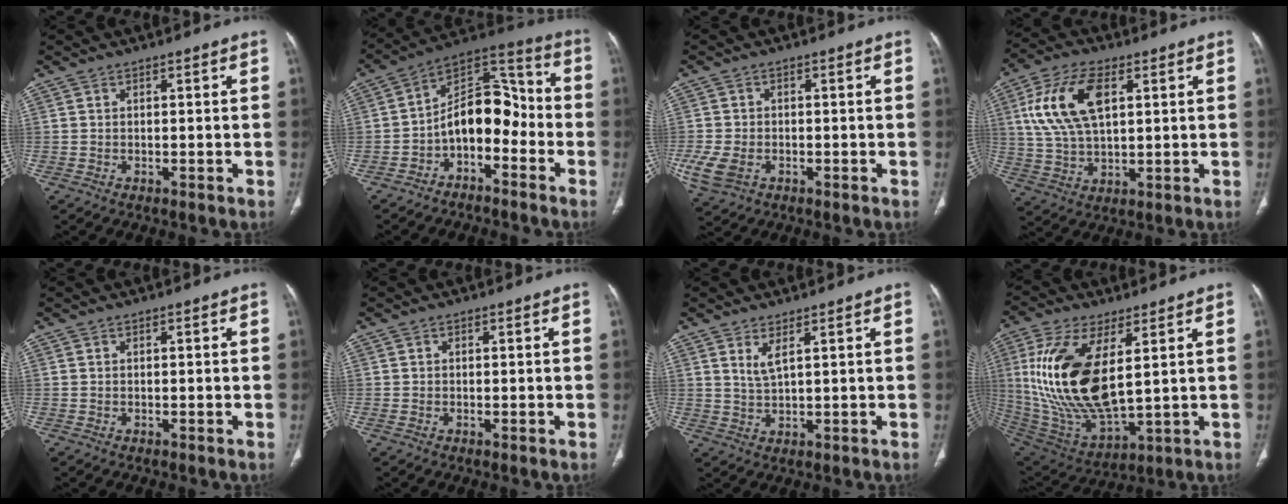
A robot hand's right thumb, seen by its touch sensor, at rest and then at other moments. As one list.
[{"total": 12.8, "force": [-4.0, 7.9, 9.3], "torque": [-0.114, 0.081, -0.077]}, {"total": 6.6, "force": [-2.1, 4.5, 4.3], "torque": [-0.100, 0.000, -0.033]}, {"total": 14.4, "force": [4.3, 7.5, 11.5], "torque": [-0.229, 0.001, 0.084]}, {"total": 0.0}, {"total": 0.7, "force": [-0.1, 0.3, 0.6], "torque": [-0.013, -0.001, -0.003]}, {"total": 3.0, "force": [1.7, 0.6, 2.5], "torque": [-0.055, -0.018, 0.040]}, {"total": 21.4, "force": [4.3, 9.6, 18.7], "torque": [-0.385, -0.028, 0.095]}]